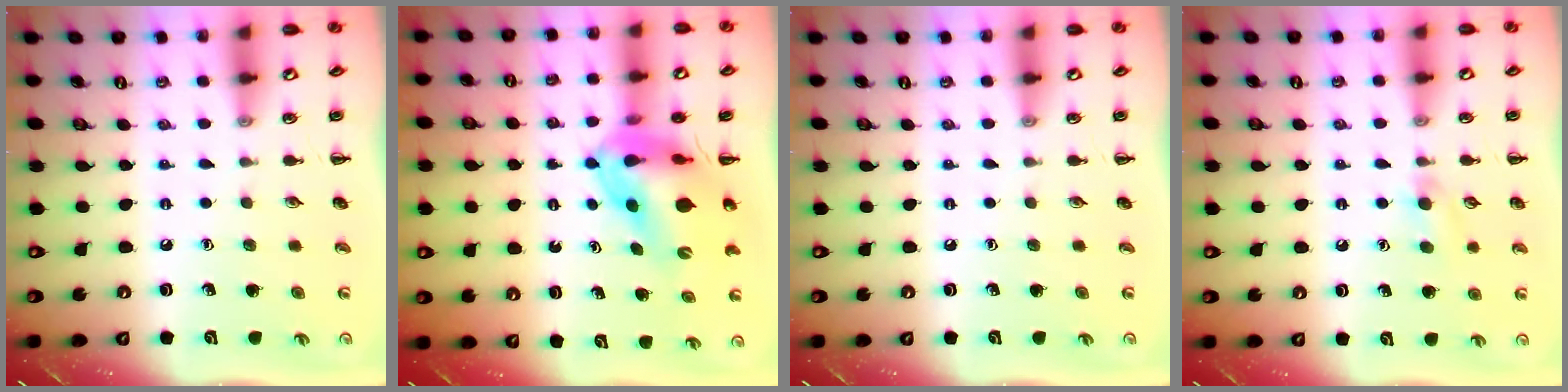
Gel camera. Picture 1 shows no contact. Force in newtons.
{"total": 11.5, "press": 11.0, "slide": 3.5}
{"total": 0.0}
{"total": 5.3, "press": 4.9, "slide": 1.9}